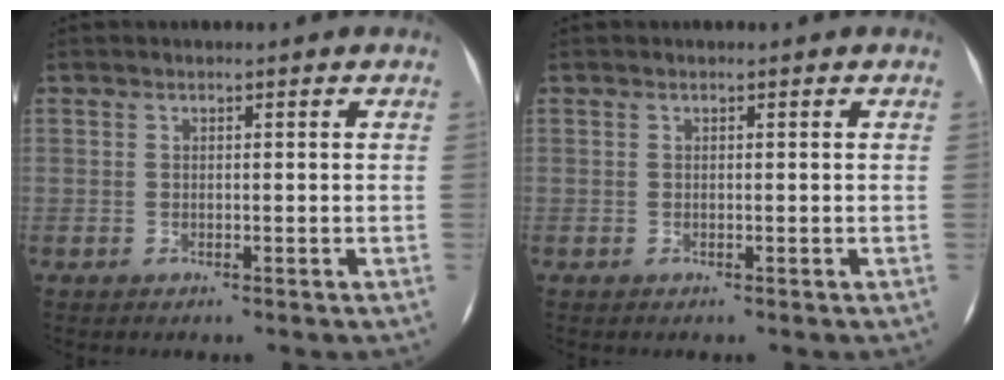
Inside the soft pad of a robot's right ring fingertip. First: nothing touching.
{"total": 0.0}